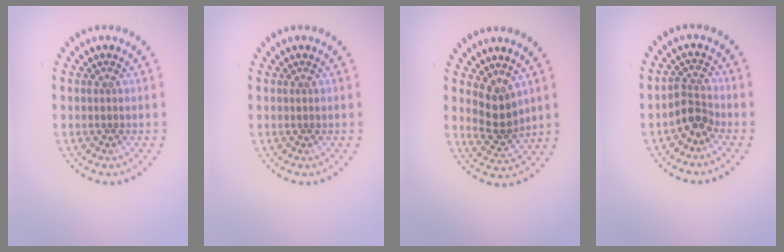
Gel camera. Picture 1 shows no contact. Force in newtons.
{"total": 0.0}
{"total": 2.6, "press": 2.2, "slide": 1.4}
{"total": 2.3, "press": 1.7, "slide": 1.5}